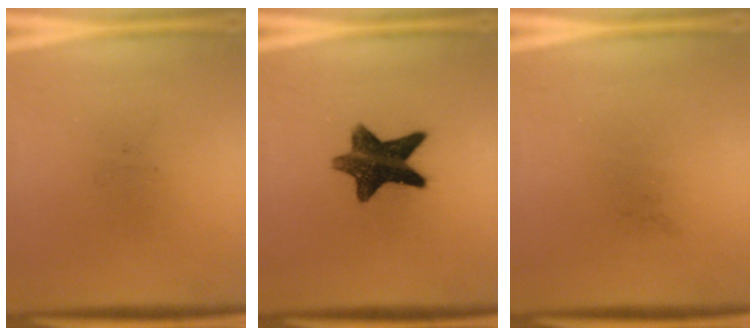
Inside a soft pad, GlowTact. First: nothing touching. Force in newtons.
{"total": 11.3}
{"total": 0.0}